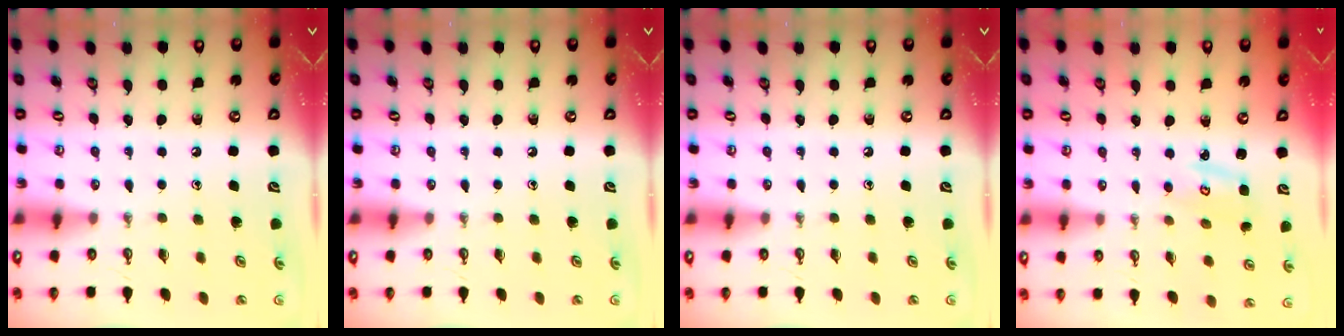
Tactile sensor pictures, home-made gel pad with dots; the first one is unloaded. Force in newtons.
{"total": 0.0}
{"total": 0.0}
{"total": 2.7, "press": 2.7, "slide": 0.1}